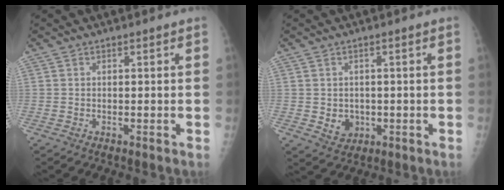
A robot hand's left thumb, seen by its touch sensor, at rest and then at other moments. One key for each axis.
{"total": 4.1, "fx": -0.6, "fy": 3.5, "fz": 2.0, "tx": -0.013, "ty": 0.001, "tz": 0.002}